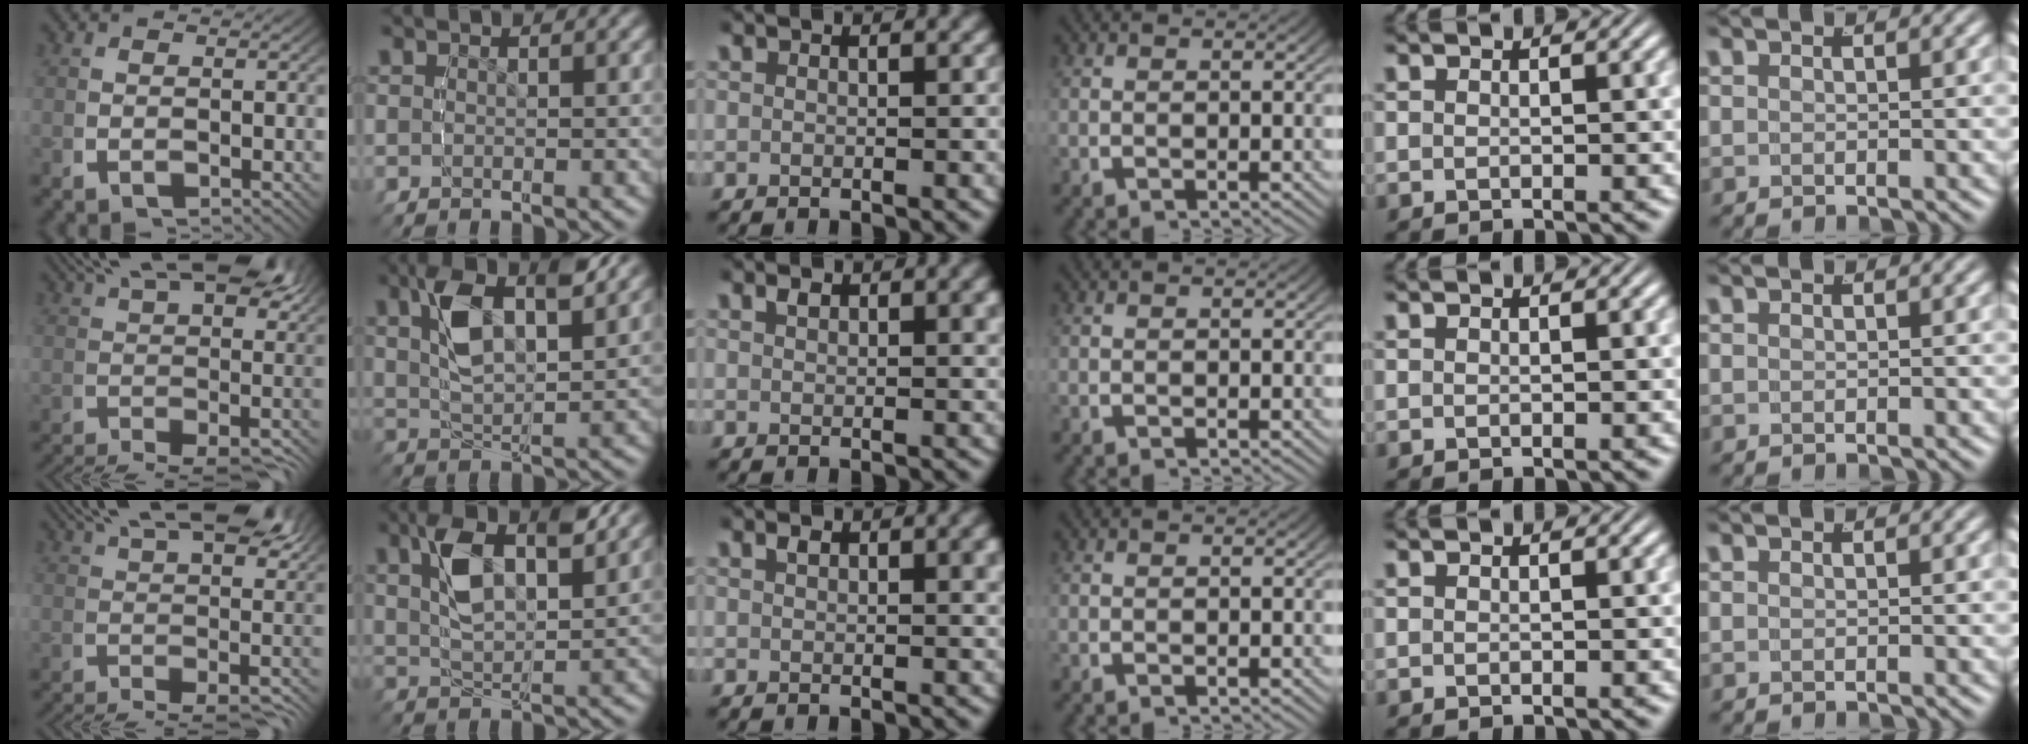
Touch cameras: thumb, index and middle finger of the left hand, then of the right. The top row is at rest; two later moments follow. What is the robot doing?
{"motion": "lift_and_place", "object": "glasses"}